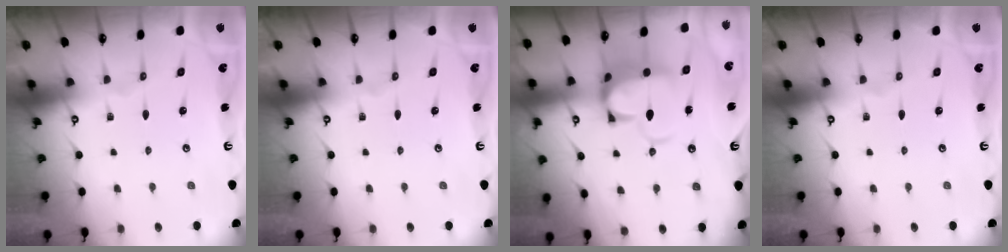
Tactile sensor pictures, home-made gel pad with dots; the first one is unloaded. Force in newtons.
{"total": 0.0}
{"total": 7.5, "press": 7.4, "slide": 1.3}
{"total": 0.0}